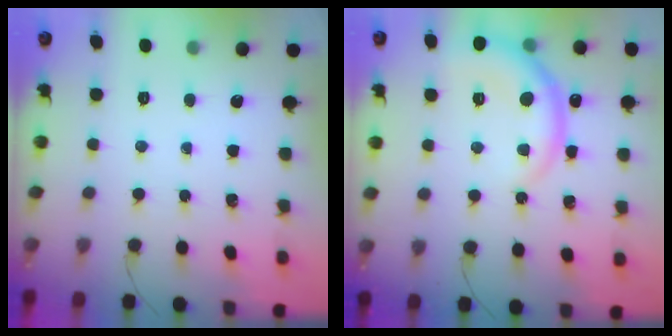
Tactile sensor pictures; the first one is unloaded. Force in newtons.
{"total": 9.8, "press": 9.8, "slide": 0.5}